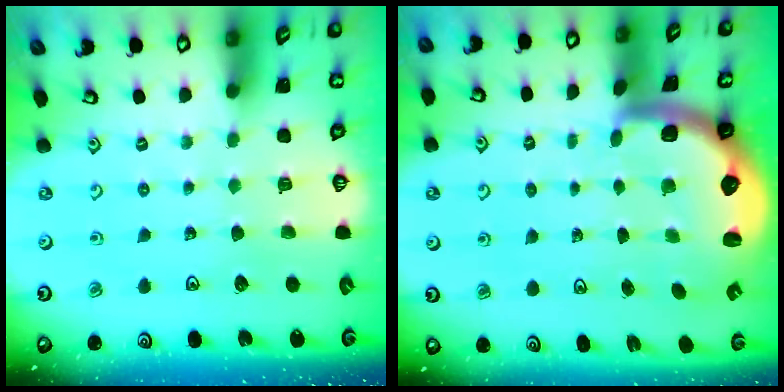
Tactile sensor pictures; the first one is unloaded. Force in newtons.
{"total": 2.8, "press": 2.5, "slide": 1.4}